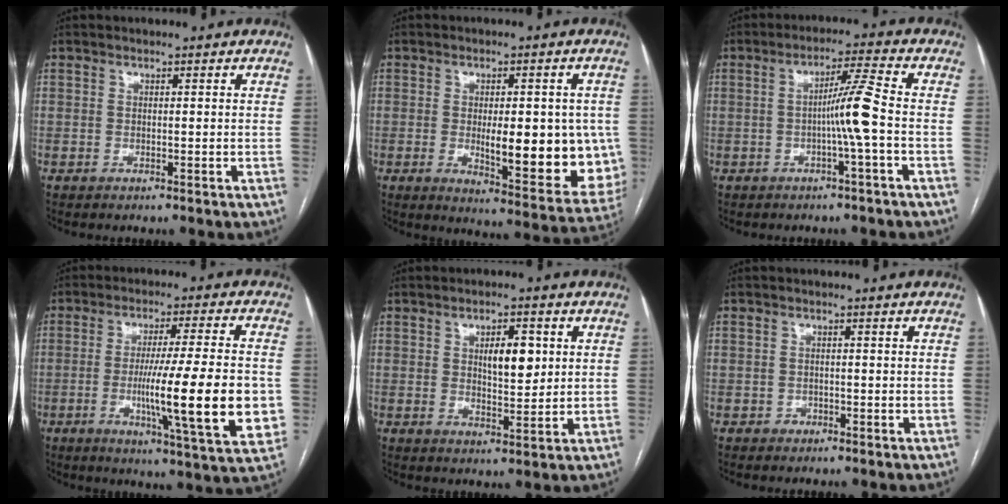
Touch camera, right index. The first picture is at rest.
{"total": 15.9, "force": [-1.6, 5.0, 15.1], "torque": [-0.154, -0.003, 0.001]}
{"total": 6.1, "force": [-1.2, -1.1, 5.9], "torque": [-0.100, 0.010, -0.022]}
{"total": 17.3, "force": [-2.9, 0.6, 17.0], "torque": [-0.236, -0.015, -0.042]}
{"total": 6.0, "force": [1.6, 2.2, 5.3], "torque": [-0.084, 0.002, 0.029]}
{"total": 1.5, "force": [-0.8, 1.3, 0.0], "torque": [0.003, 0.006, -0.015]}